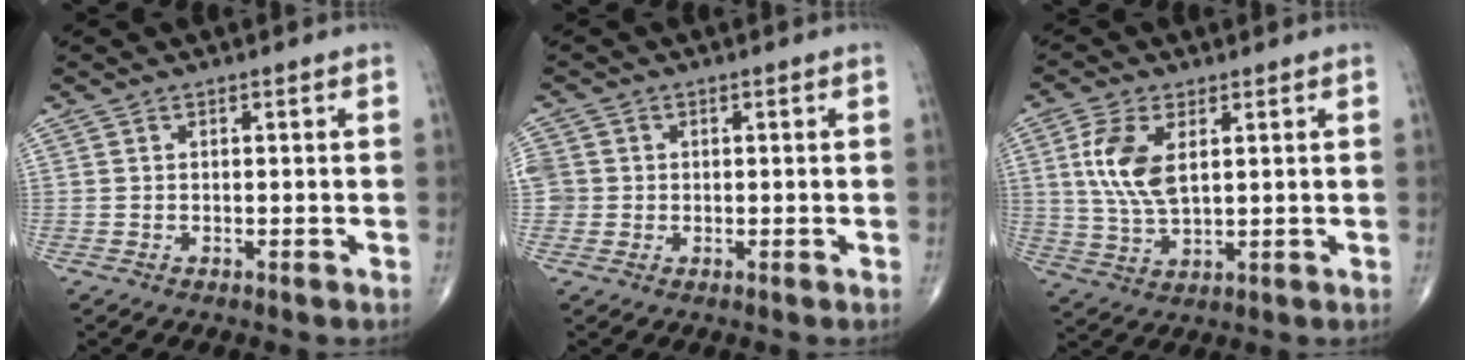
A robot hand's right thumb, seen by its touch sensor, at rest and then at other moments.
{"total": 4.0, "force": [0.1, 3.8, 1.0], "torque": [-0.014, 0.010, 0.003]}
{"total": 9.2, "force": [2.4, 4.6, 7.6], "torque": [-0.162, -0.008, 0.050]}